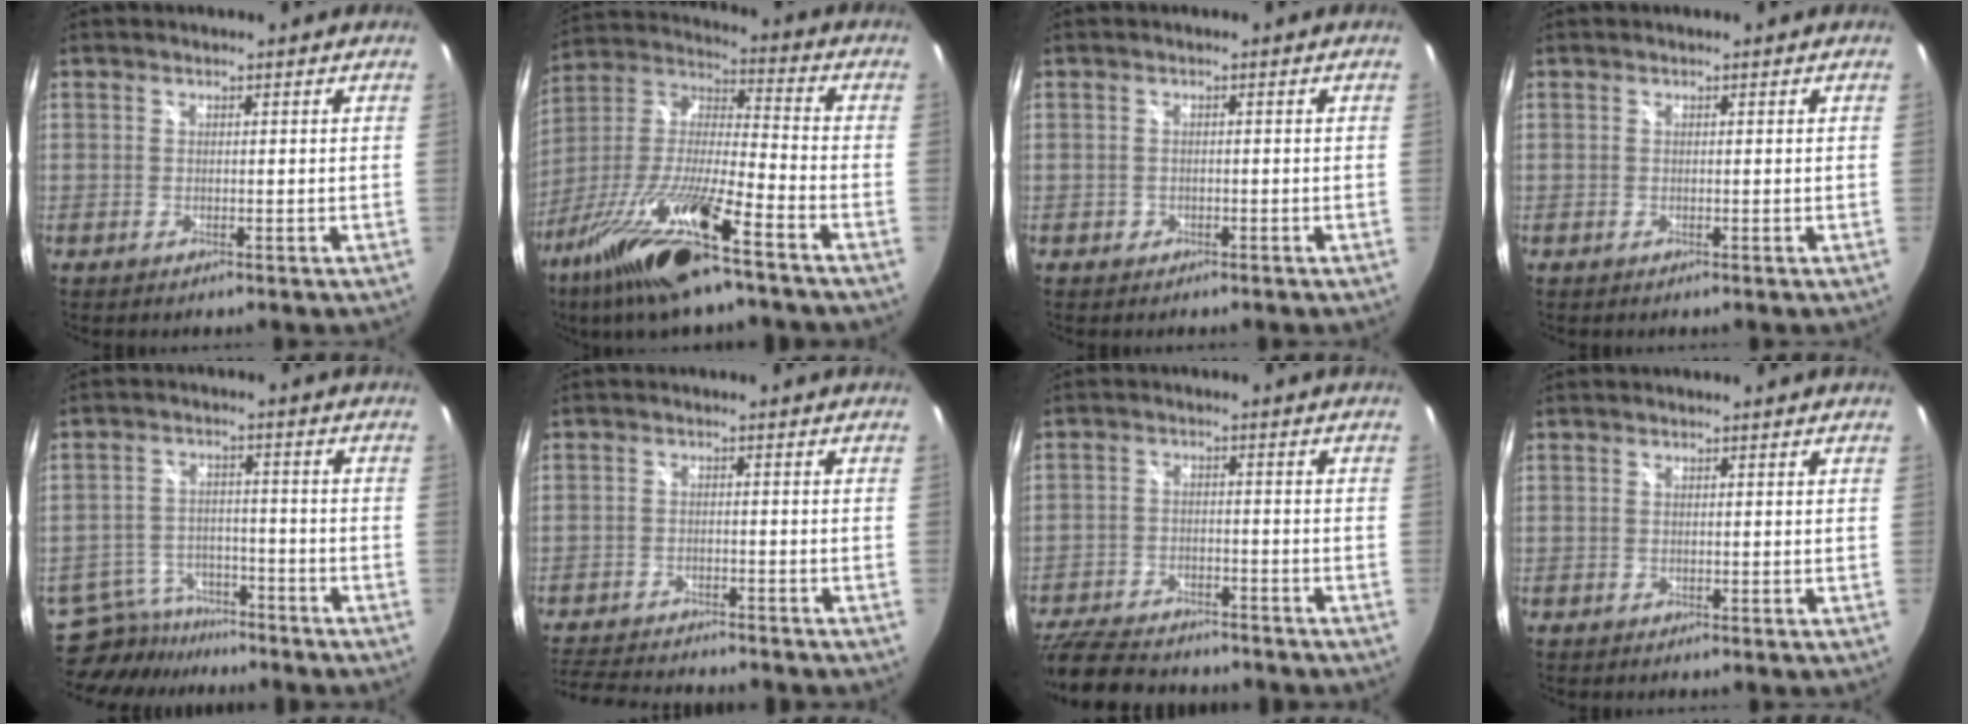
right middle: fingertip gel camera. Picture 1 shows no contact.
{"total": 20.6, "force": [-13.2, 2.7, 15.5], "torque": [-0.302, -0.028, -0.251]}
{"total": 1.1, "force": [-0.6, 1.0, 0.1], "torque": [-0.004, 0.002, -0.005]}
{"total": 0.0}
{"total": 10.7, "force": [-9.4, 4.4, 2.1], "torque": [-0.067, 0.012, -0.142]}
{"total": 11.6, "force": [-10.5, 2.3, 4.2], "torque": [-0.108, -0.013, -0.167]}
{"total": 16.6, "force": [-13.7, 6.4, 6.9], "torque": [-0.171, -0.009, -0.213]}
{"total": 0.0}